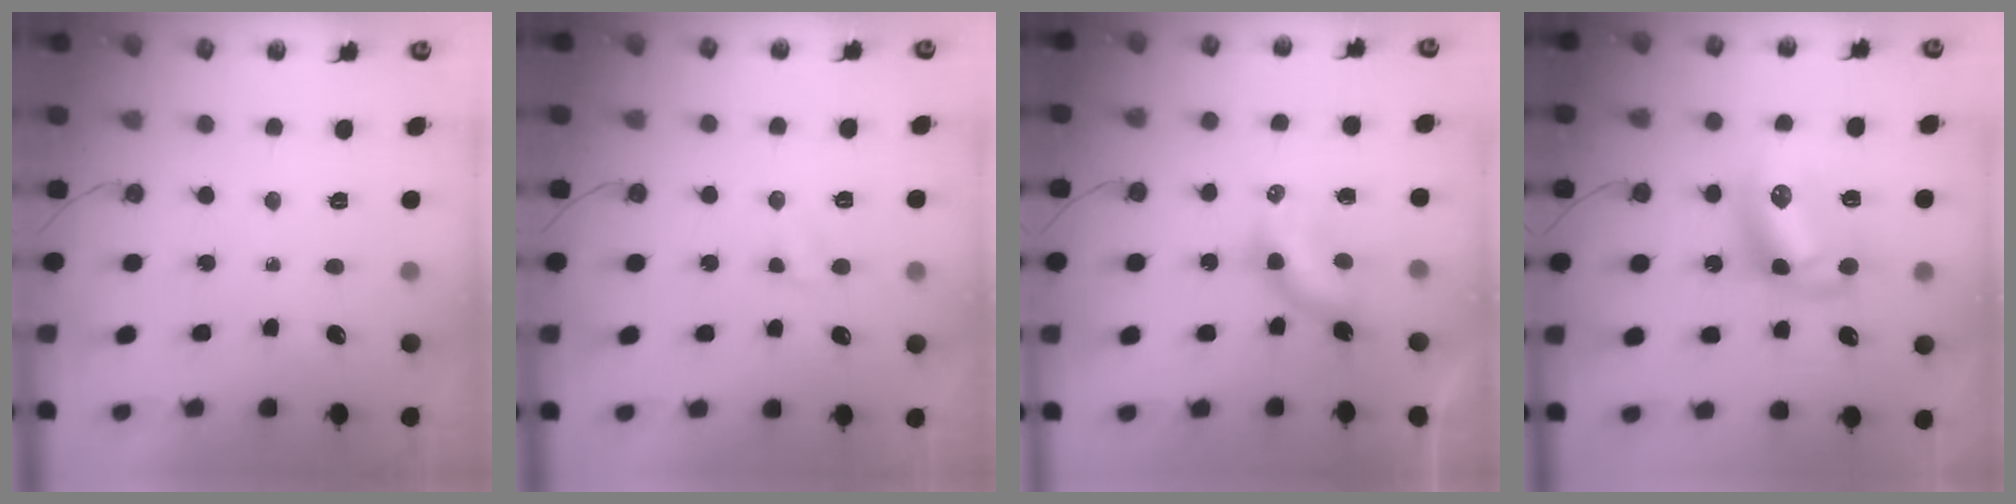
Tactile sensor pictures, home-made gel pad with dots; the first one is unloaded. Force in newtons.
{"total": 3.5, "press": 3.4, "slide": 0.6}
{"total": 6.4, "press": 6.4, "slide": 0.2}
{"total": 12.6, "press": 12.6, "slide": 0.9}